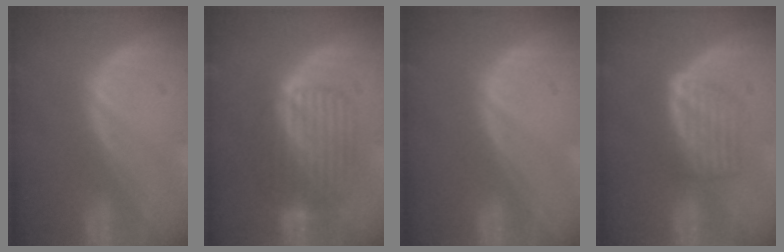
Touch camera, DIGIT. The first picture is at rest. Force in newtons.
{"total": 7.4, "press": 7.3, "slide": 0.3}
{"total": 0.0}
{"total": 5.9, "press": 5.3, "slide": 2.6}